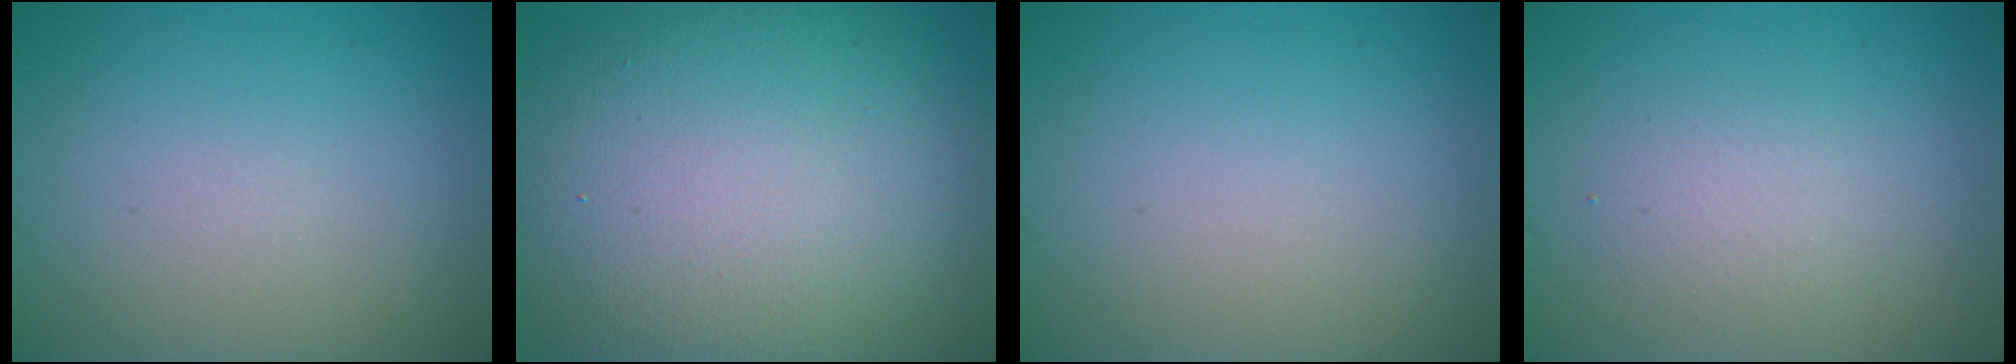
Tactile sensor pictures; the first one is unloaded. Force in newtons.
{"total": 13.1, "press": 13.1, "slide": 1.1}
{"total": 0.0}
{"total": 1.9, "press": 1.9, "slide": 0.1}